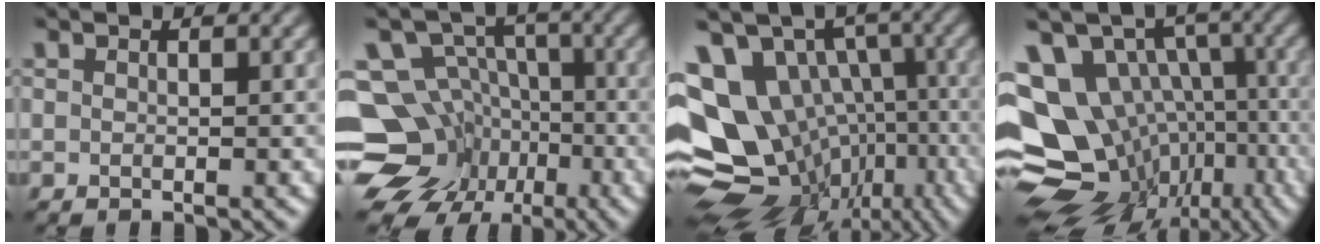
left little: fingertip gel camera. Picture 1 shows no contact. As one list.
[{"total": 11.4, "force": [-4.5, 9.5, 4.3], "torque": [-0.064, -0.004, -0.086]}, {"total": 14.9, "force": [-3.1, 11.5, 8.9], "torque": [-0.169, -0.001, -0.005]}, {"total": 13.8, "force": [-4.0, 10.7, 7.6], "torque": [-0.144, 0.003, -0.021]}]